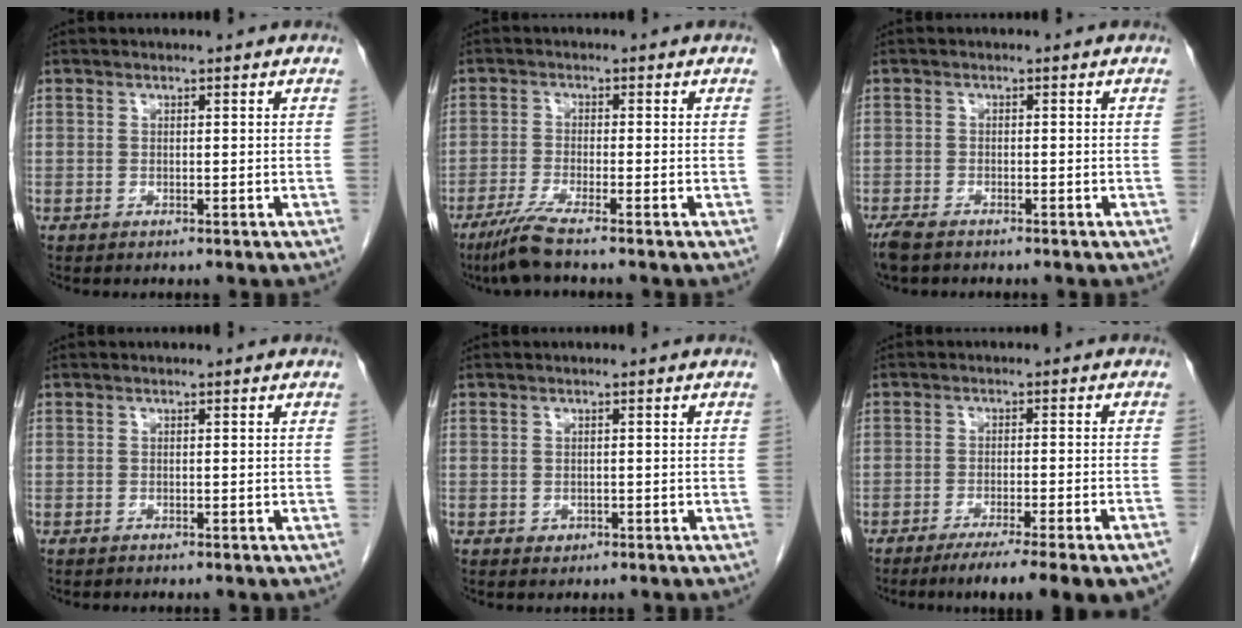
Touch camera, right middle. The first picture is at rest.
{"total": 4.8, "force": [-3.6, -0.8, 3.1], "torque": [-0.064, -0.017, -0.076]}
{"total": 3.6, "force": [-2.9, 1.1, 1.9], "torque": [-0.039, -0.010, -0.048]}
{"total": 0.0}
{"total": 0.8, "force": [-0.3, 0.7, 0.3], "torque": [-0.005, 0.002, 0.000]}
{"total": 14.0, "force": [-10.7, 0.2, 8.9], "torque": [-0.083, -0.025, -0.151]}